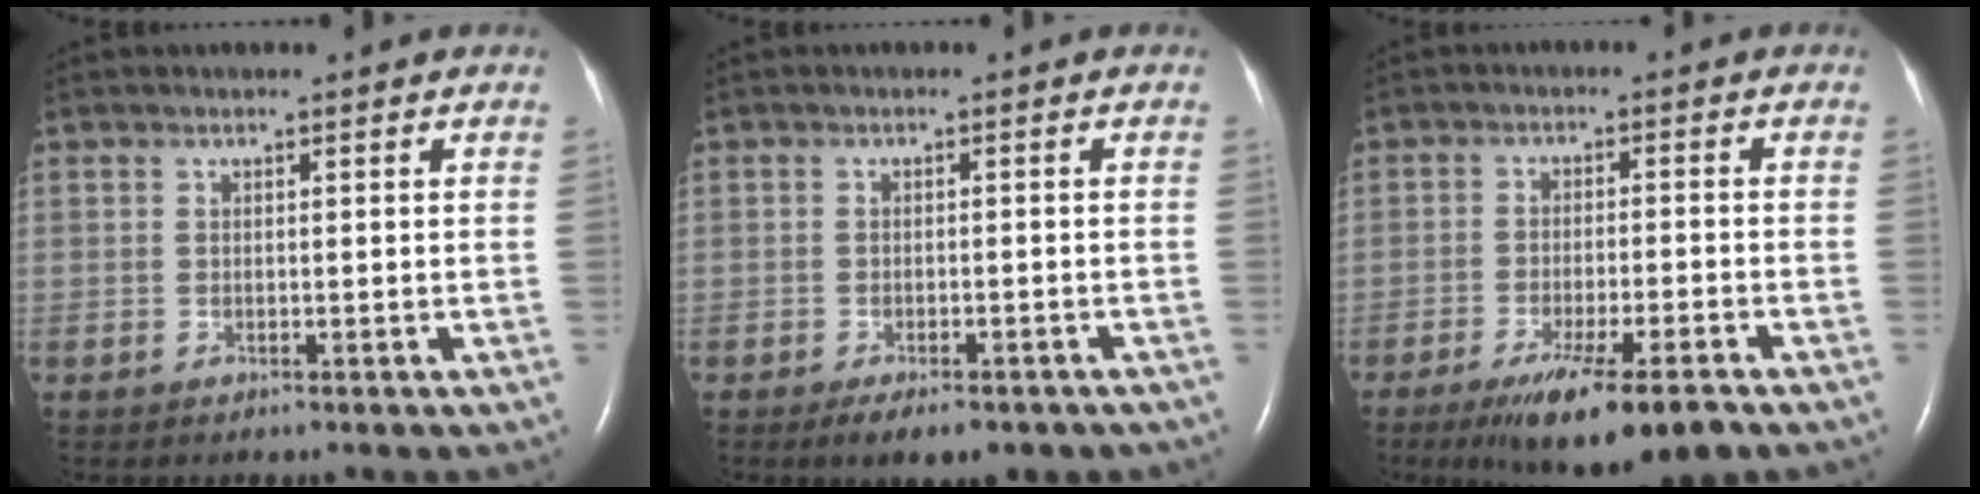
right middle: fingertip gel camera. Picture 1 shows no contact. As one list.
[{"total": 6.3, "force": [-4.8, 2.4, 3.3], "torque": [-0.032, -0.002, -0.063]}, {"total": 11.2, "force": [-7.6, 1.3, 8.2], "torque": [-0.134, -0.025, -0.118]}]